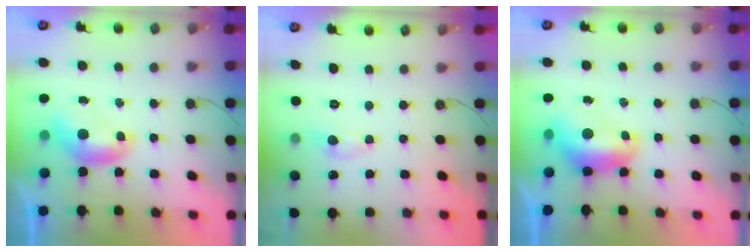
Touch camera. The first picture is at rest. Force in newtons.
{"total": 0.6, "press": 0.2, "slide": 0.5}
{"total": 2.0, "press": 2.0, "slide": 0.6}